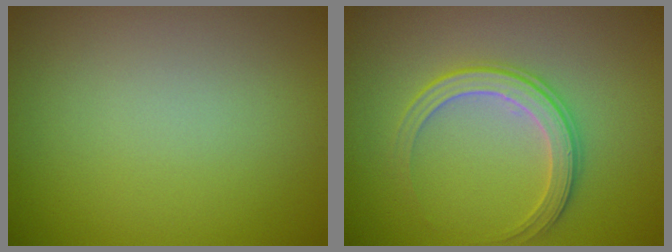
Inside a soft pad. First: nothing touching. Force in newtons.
{"total": 3.0, "press": 2.8, "slide": 0.9}